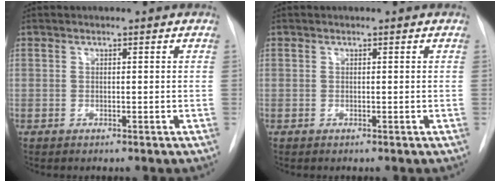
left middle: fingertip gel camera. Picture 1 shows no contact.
{"total": 0.0}